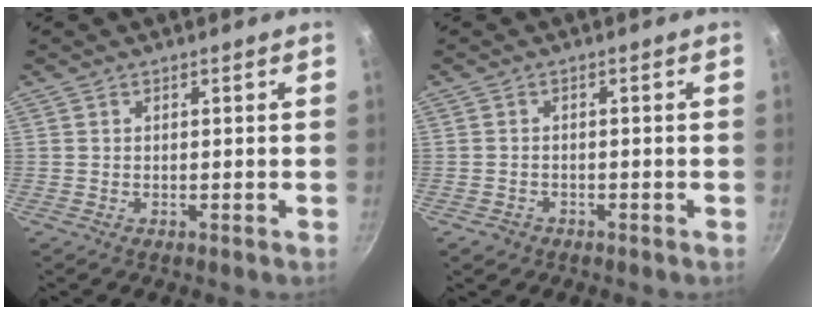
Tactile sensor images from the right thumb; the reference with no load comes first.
{"total": 2.0, "force": [-1.2, 1.5, 0.6], "torque": [-0.012, 0.014, -0.012]}